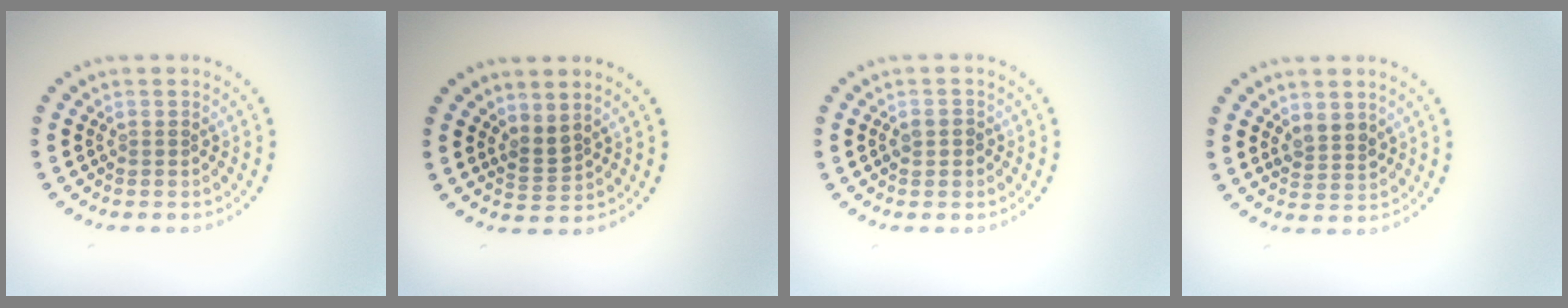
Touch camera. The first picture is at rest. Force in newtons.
{"total": 1.8, "press": 1.3, "slide": 1.2}
{"total": 1.4, "press": 1.4, "slide": 0.3}
{"total": 2.0, "press": 1.8, "slide": 0.8}